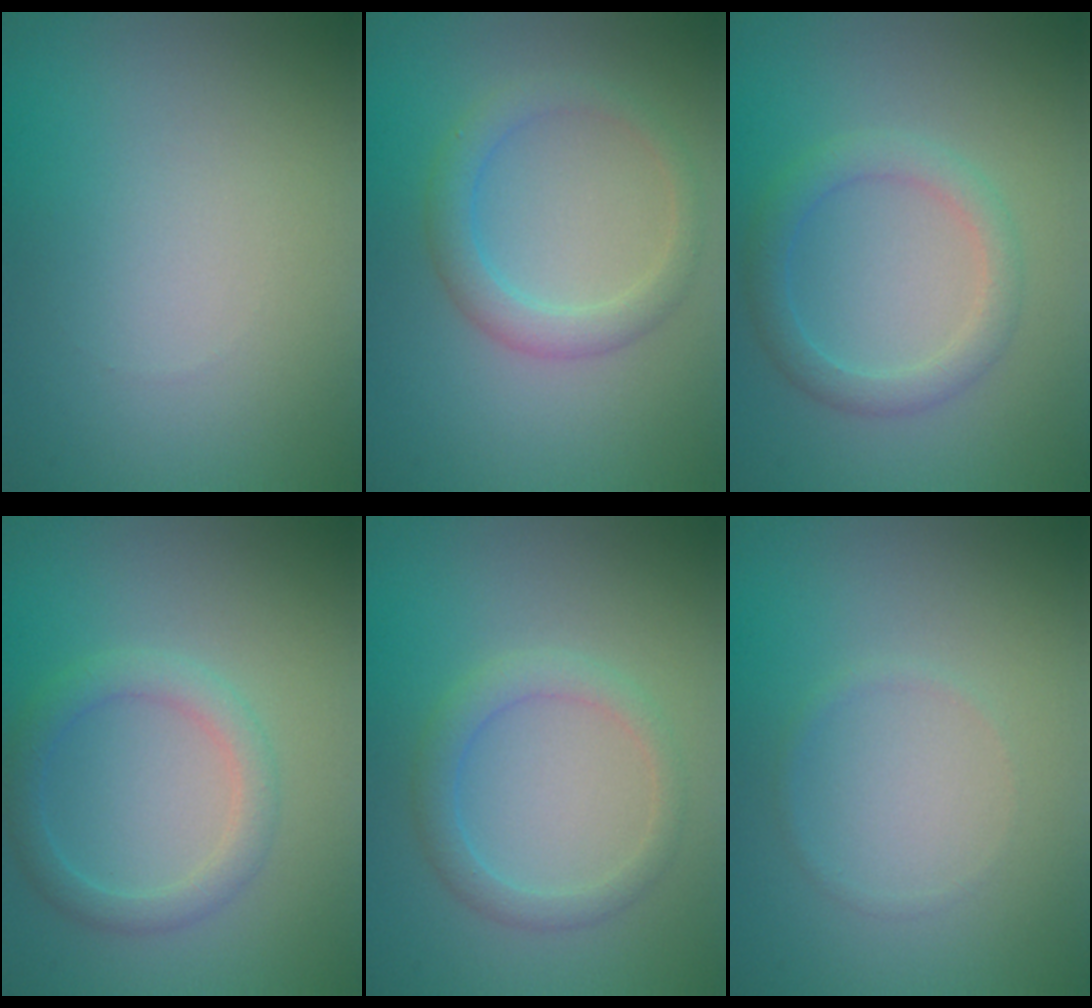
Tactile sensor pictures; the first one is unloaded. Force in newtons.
{"total": 2.7, "press": 2.7, "slide": 0.1}
{"total": 2.6, "press": 2.6, "slide": 0.1}
{"total": 2.6, "press": 2.6, "slide": 0.2}
{"total": 2.3, "press": 2.3, "slide": 0.1}
{"total": 0.6, "press": 0.6, "slide": 0.1}